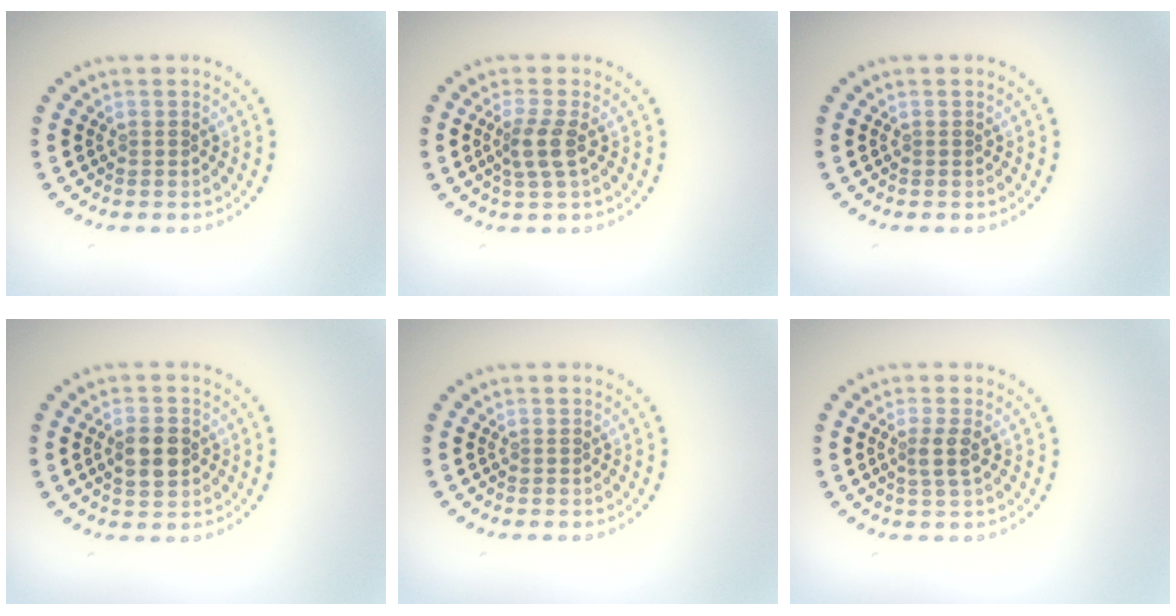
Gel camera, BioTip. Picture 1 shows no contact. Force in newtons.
{"total": 2.4, "press": 1.9, "slide": 1.5}
{"total": 0.0}
{"total": 3.2, "press": 3.2, "slide": 0.1}
{"total": 0.0}
{"total": 1.7, "press": 1.4, "slide": 0.9}